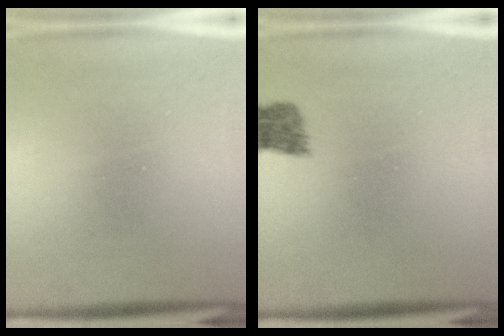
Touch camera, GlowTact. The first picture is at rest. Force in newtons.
{"total": 1.9}